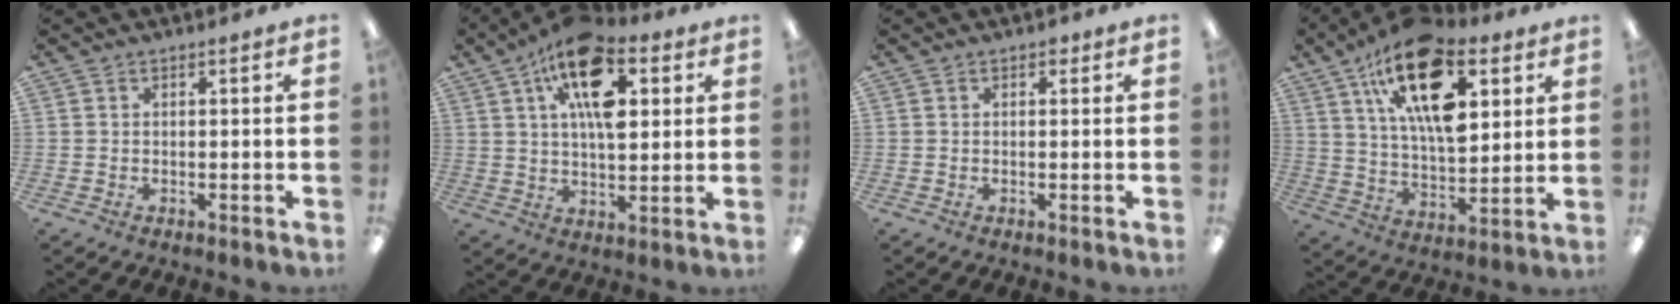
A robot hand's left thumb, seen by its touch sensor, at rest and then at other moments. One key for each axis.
{"total": 16.7, "fx": 7.4, "fy": 8.4, "fz": 12.5, "tx": -0.196, "ty": -0.016, "tz": 0.127}
{"total": 0.8, "fx": 0.4, "fy": 0.6, "fz": 0.4, "tx": -0.008, "ty": 0.003, "tz": 0.007}
{"total": 21.7, "fx": 10.9, "fy": 10.3, "fz": 15.7, "tx": -0.261, "ty": -0.043, "tz": 0.183}